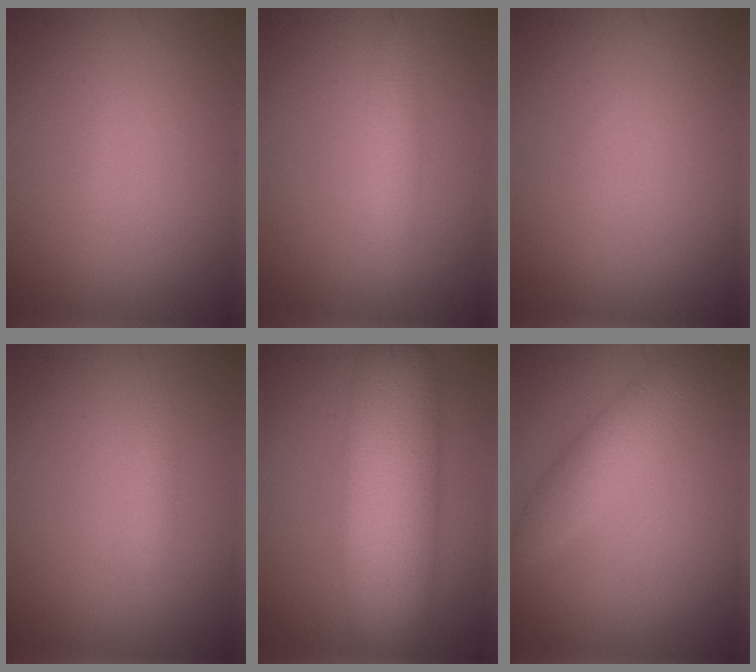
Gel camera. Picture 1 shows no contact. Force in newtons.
{"total": 2.2, "press": 2.2, "slide": 0.0}
{"total": 0.0}
{"total": 0.8, "press": 0.8, "slide": 0.1}
{"total": 10.3, "press": 10.3, "slide": 0.2}
{"total": 2.4, "press": 2.4, "slide": 0.2}